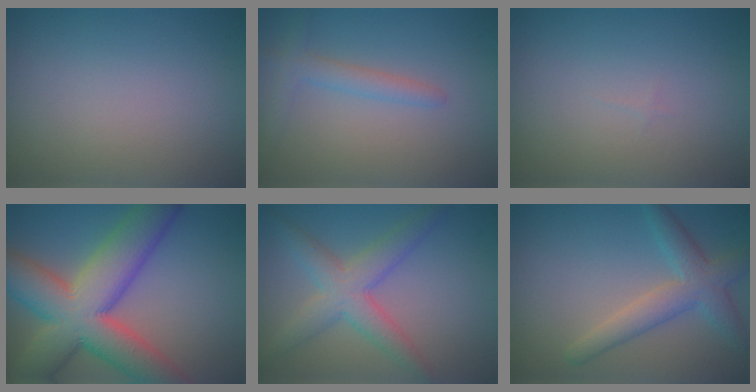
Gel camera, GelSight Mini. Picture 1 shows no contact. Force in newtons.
{"total": 2.0, "press": 1.9, "slide": 0.2}
{"total": 0.0}
{"total": 12.5, "press": 12.4, "slide": 1.2}
{"total": 4.5, "press": 4.5, "slide": 0.3}
{"total": 4.1, "press": 4.1, "slide": 0.1}